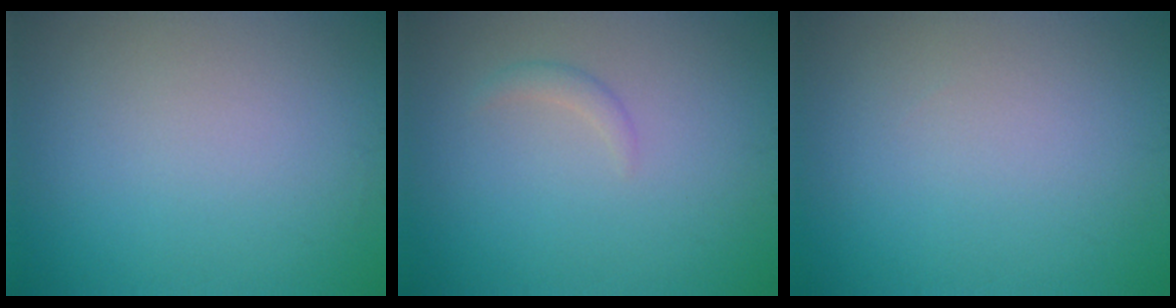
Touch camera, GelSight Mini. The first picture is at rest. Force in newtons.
{"total": 1.0, "press": 1.0, "slide": 0.1}
{"total": 0.0}